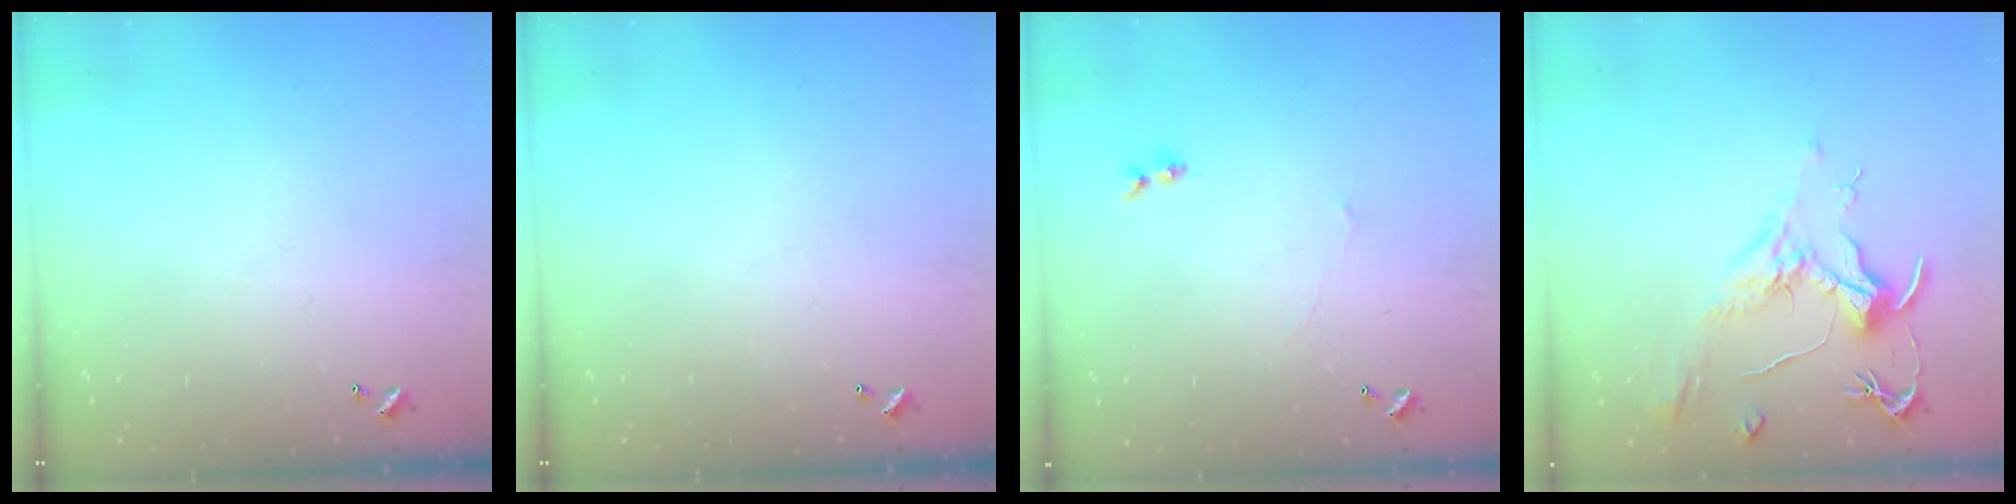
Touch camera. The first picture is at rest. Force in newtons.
{"total": 0.0}
{"total": 0.7, "press": 0.1, "slide": 0.7}
{"total": 2.1, "press": 2.0, "slide": 0.8}